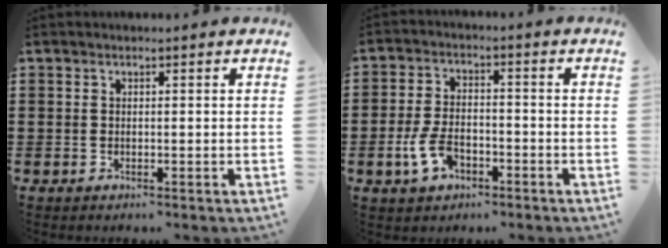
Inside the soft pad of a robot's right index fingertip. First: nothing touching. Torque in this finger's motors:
{"motor_torque": [-0.08, 0.09, 0.29, 0.08]}